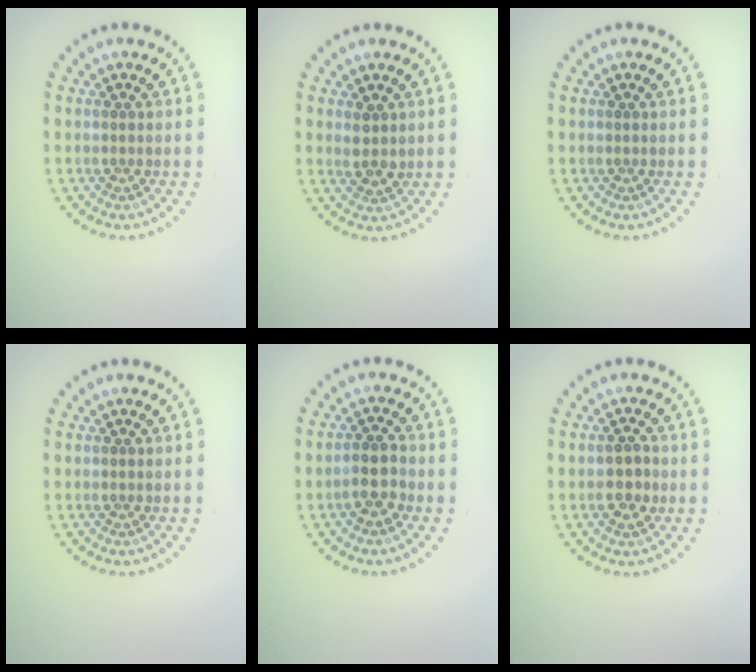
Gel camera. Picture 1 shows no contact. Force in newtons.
{"total": 1.8, "press": 1.7, "slide": 0.8}
{"total": 0.0}
{"total": 0.0}
{"total": 2.3, "press": 2.1, "slide": 1.0}
{"total": 2.2, "press": 2.2, "slide": 0.3}